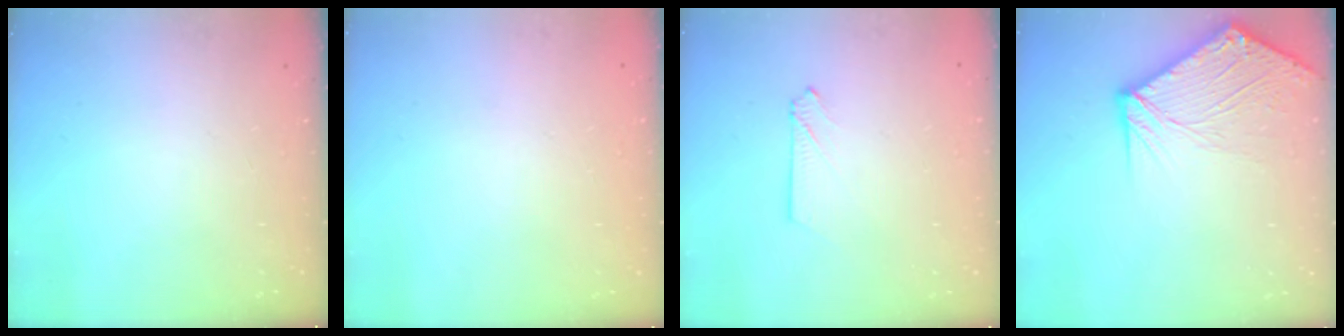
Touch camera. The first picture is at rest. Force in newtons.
{"total": 0.0}
{"total": 2.2, "press": 2.2, "slide": 0.2}
{"total": 10.5, "press": 10.3, "slide": 1.6}